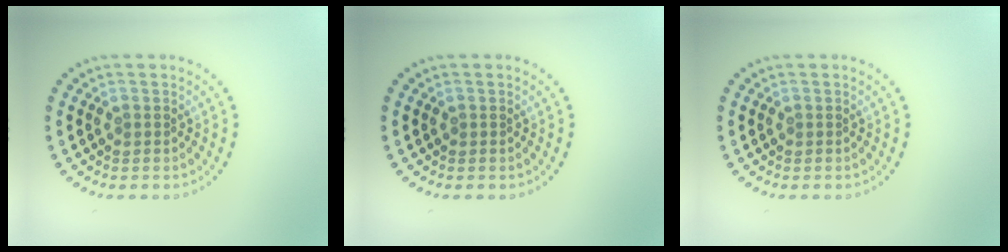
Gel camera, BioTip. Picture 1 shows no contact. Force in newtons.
{"total": 0.0}
{"total": 0.0}